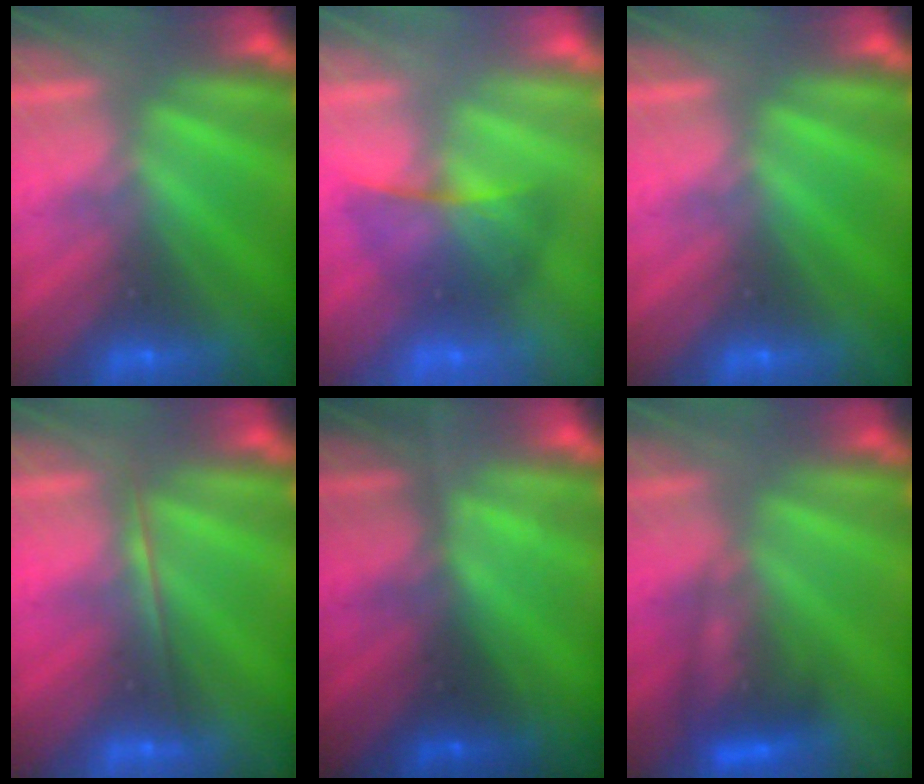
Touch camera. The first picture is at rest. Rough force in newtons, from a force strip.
{"total": 2.2}
{"total": 0.0}
{"total": 1.8}
{"total": 1.3}
{"total": 7.3}